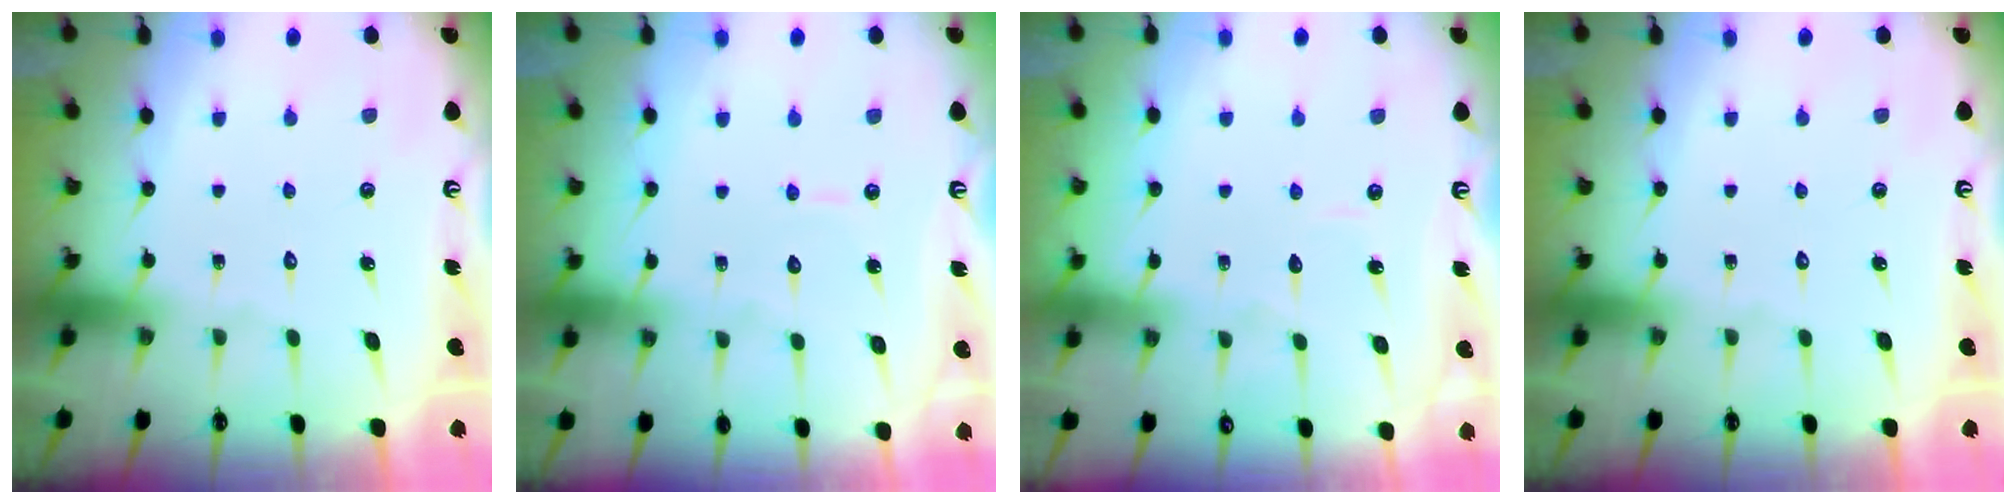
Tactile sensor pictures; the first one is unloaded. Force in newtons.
{"total": 4.3, "press": 4.3, "slide": 0.3}
{"total": 2.8, "press": 2.8, "slide": 0.0}
{"total": 0.0}